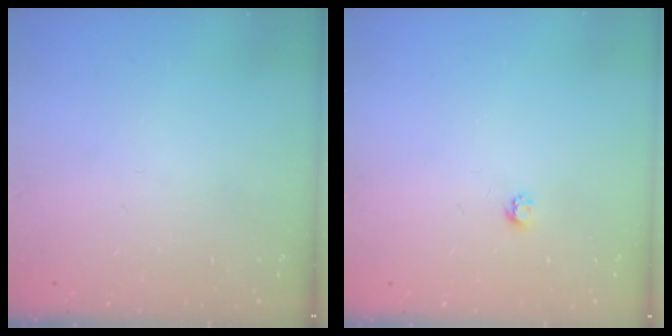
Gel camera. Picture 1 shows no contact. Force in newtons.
{"total": 2.7, "press": 2.7, "slide": 0.4}